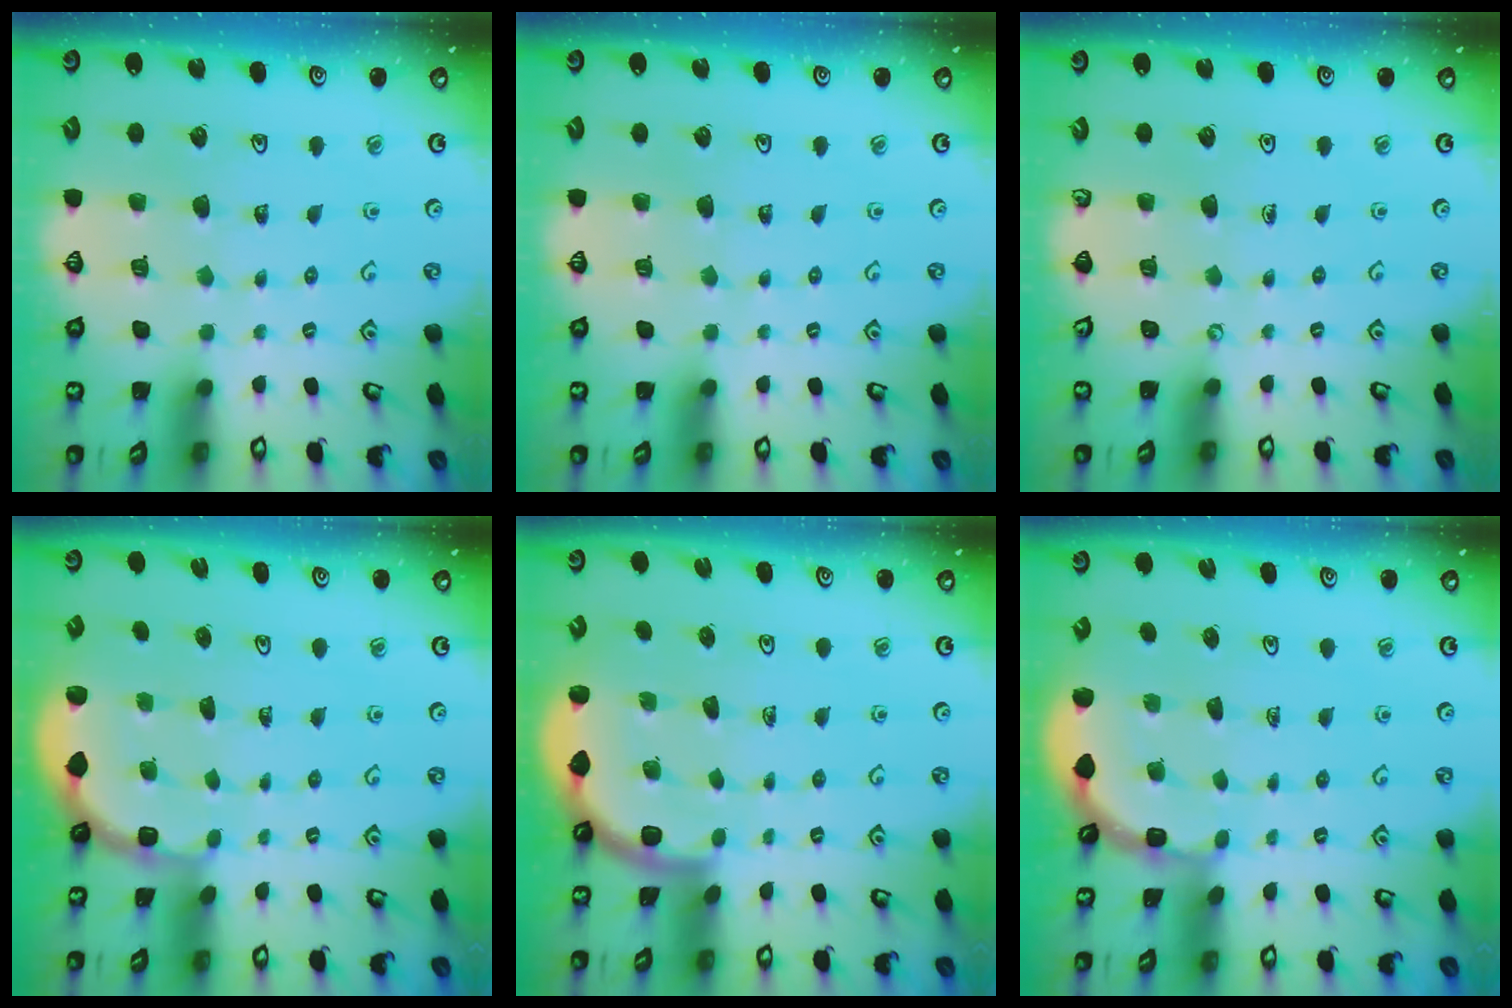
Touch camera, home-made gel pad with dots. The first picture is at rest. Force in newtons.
{"total": 0.0}
{"total": 0.0}
{"total": 1.9, "press": 1.7, "slide": 0.8}
{"total": 1.7, "press": 1.7, "slide": 0.1}
{"total": 2.1, "press": 2.1, "slide": 0.1}